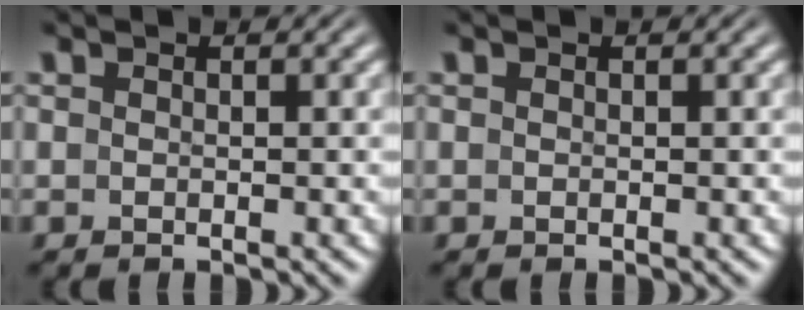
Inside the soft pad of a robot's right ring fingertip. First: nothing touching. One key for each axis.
{"total": 0.0}